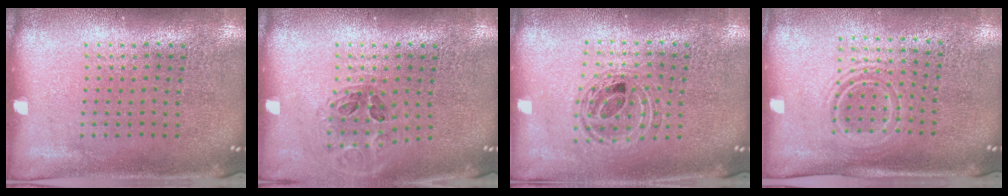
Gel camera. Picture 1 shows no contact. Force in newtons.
{"total": 0.9, "press": 0.9, "slide": 0.1}
{"total": 0.5, "press": 0.5, "slide": 0.2}
{"total": 1.5, "press": 1.2, "slide": 1.0}